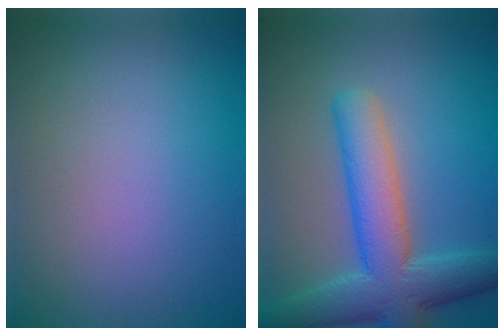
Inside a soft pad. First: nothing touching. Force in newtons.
{"total": 7.5, "press": 7.5, "slide": 0.2}